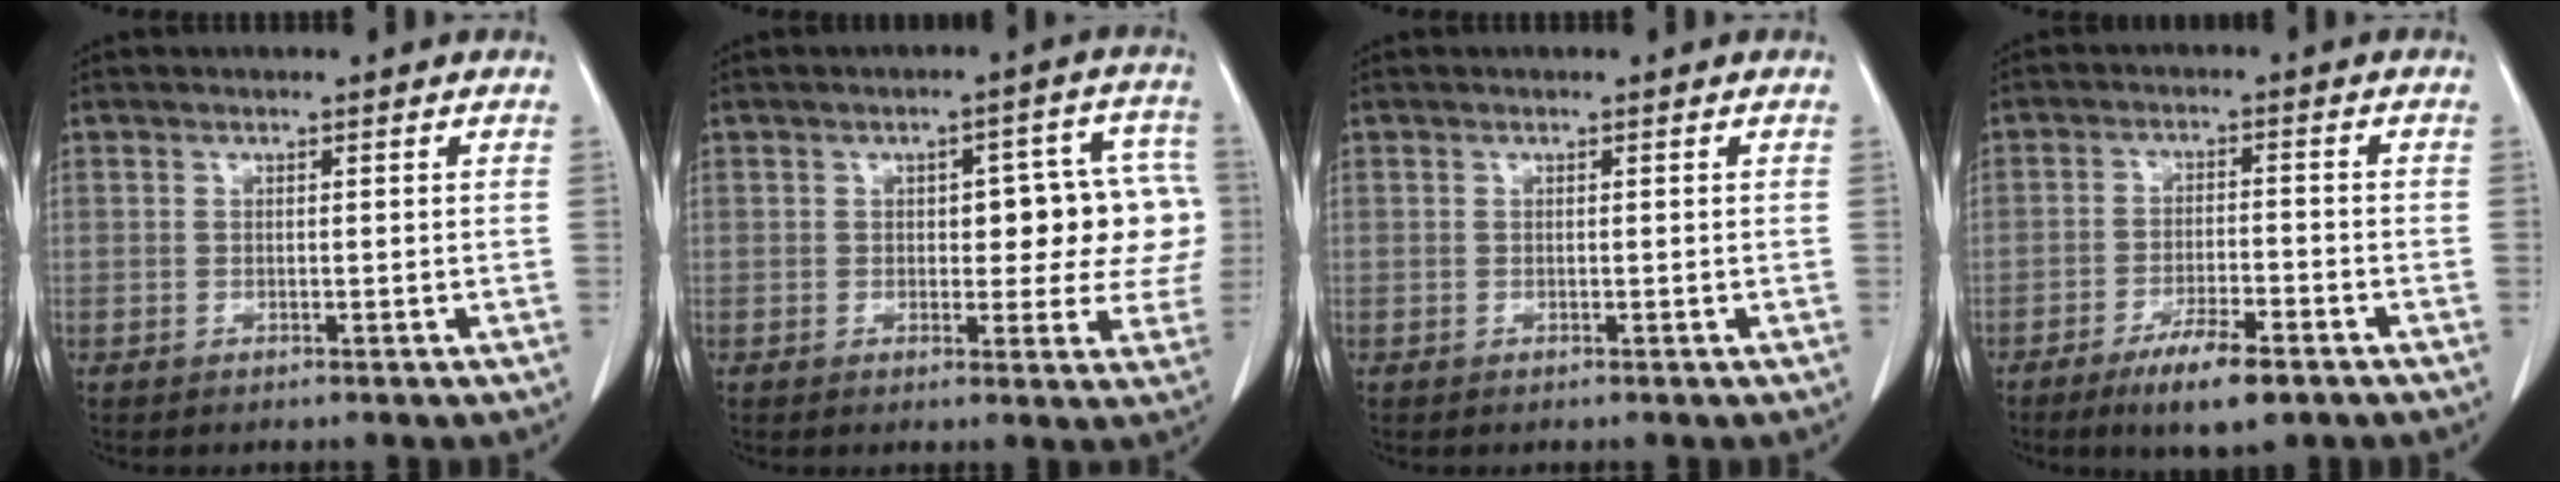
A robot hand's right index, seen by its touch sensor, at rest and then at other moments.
{"total": 10.6, "force": [0.7, 4.8, 9.5], "torque": [-0.090, 0.035, 0.010]}
{"total": 0.0}
{"total": 7.9, "force": [-5.2, 1.5, 5.9], "torque": [-0.104, -0.012, -0.083]}